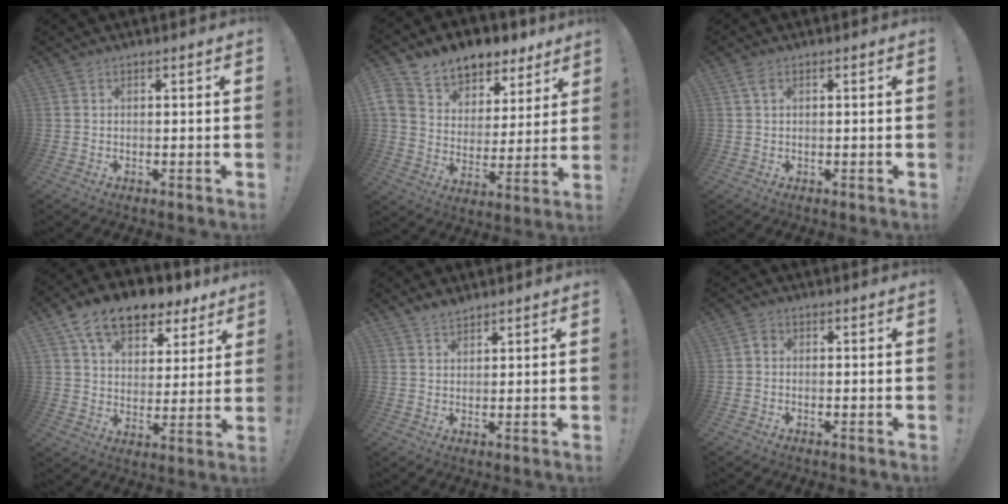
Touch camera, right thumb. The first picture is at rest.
{"total": 11.4, "force": [8.5, 7.0, 3.0], "torque": [-0.055, -0.061, 0.162]}
{"total": 2.1, "force": [0.9, 1.0, 1.6], "torque": [-0.027, 0.000, 0.015]}
{"total": 14.2, "force": [9.2, 8.3, 6.7], "torque": [-0.111, -0.050, 0.172]}
{"total": 3.4, "force": [3.0, 1.3, 0.9], "torque": [-0.011, -0.020, 0.055]}
{"total": 1.4, "force": [-0.4, 1.1, 0.7], "torque": [-0.016, 0.006, -0.007]}